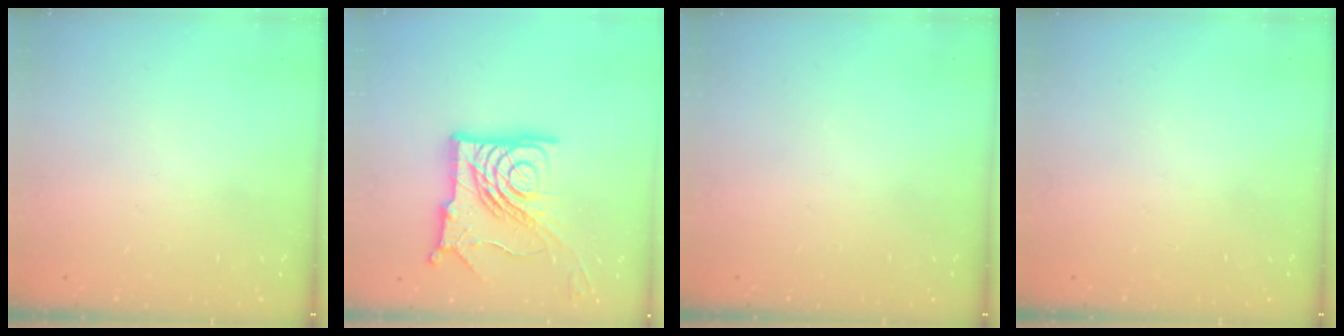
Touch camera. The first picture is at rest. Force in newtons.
{"total": 21.5, "press": 21.4, "slide": 2.4}
{"total": 0.0}
{"total": 0.0}